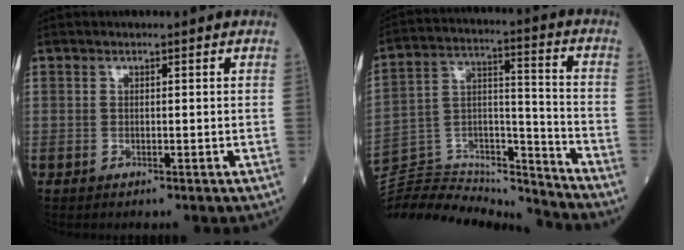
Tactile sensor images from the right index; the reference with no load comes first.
{"total": 23.3, "force": [-22.8, 2.8, 4.1], "torque": [-0.110, 0.034, -0.370]}